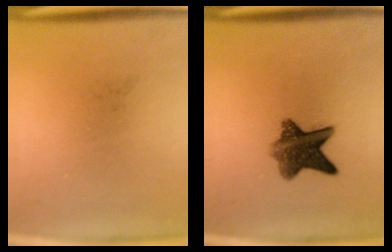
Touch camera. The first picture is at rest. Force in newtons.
{"total": 8.4}